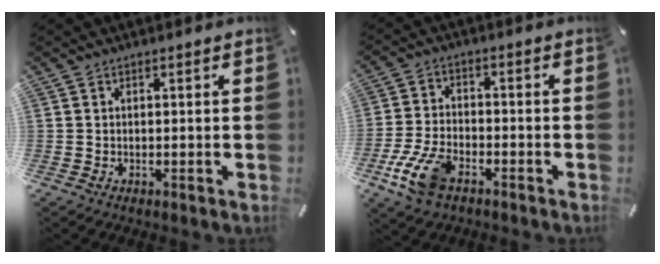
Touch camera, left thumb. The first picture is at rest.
{"total": 10.0, "force": [-5.3, 5.3, 6.5], "torque": [-0.147, 0.014, -0.100]}